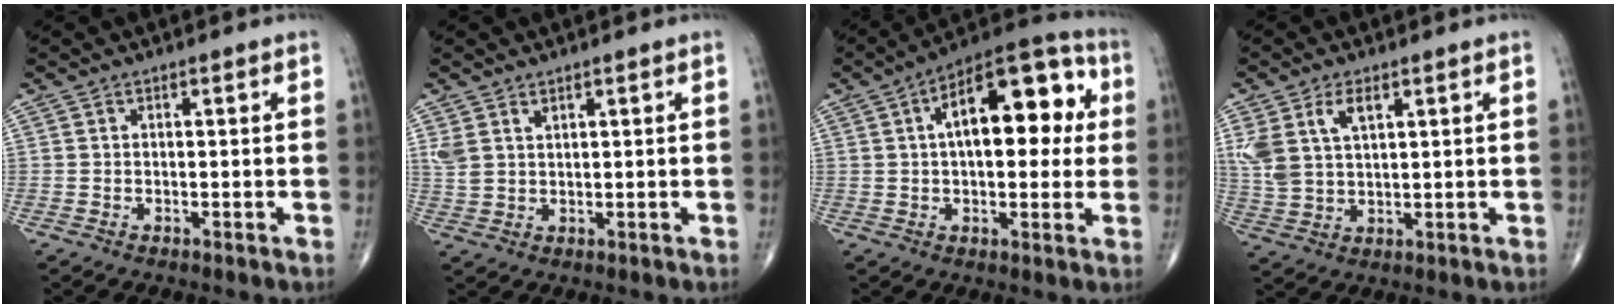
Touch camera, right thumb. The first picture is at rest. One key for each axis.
{"total": 3.3, "fx": 1.8, "fy": 1.9, "fz": 1.9, "tx": -0.040, "ty": -0.003, "tz": 0.047}
{"total": 18.6, "fx": 3.9, "fy": 9.0, "fz": 15.8, "tx": -0.195, "ty": 0.029, "tz": 0.045}
{"total": 8.3, "fx": 3.6, "fy": 4.5, "fz": 6.0, "tx": -0.128, "ty": -0.003, "tz": 0.077}